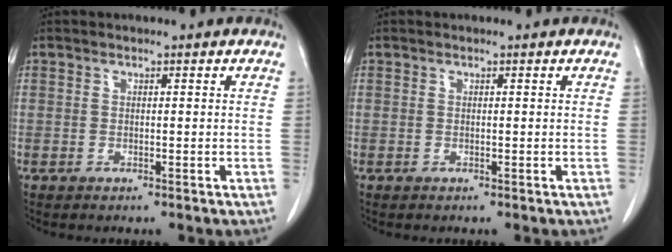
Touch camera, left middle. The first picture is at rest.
{"total": 0.0}